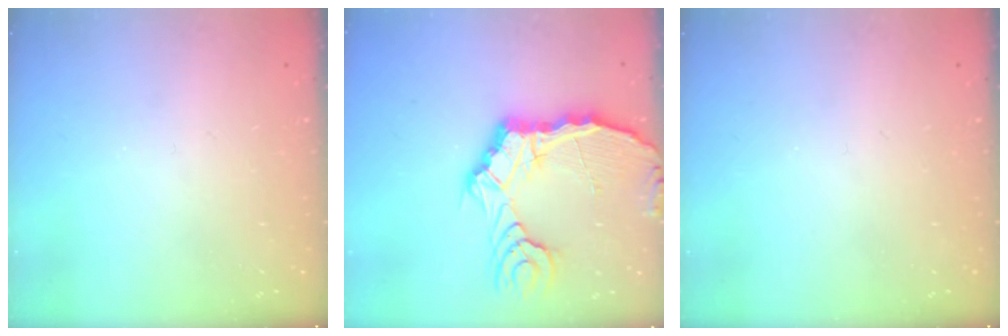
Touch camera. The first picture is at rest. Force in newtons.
{"total": 13.7, "press": 13.5, "slide": 1.9}
{"total": 0.0}